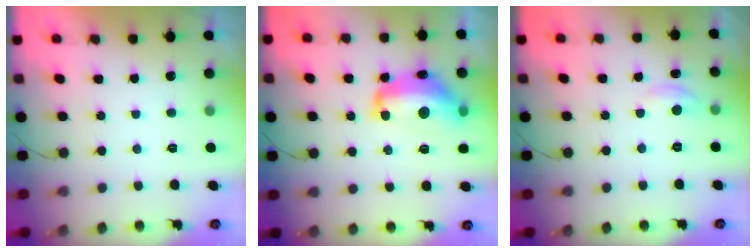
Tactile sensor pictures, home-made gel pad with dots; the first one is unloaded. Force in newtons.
{"total": 14.7, "press": 14.6, "slide": 1.3}
{"total": 2.9, "press": 2.9, "slide": 0.2}